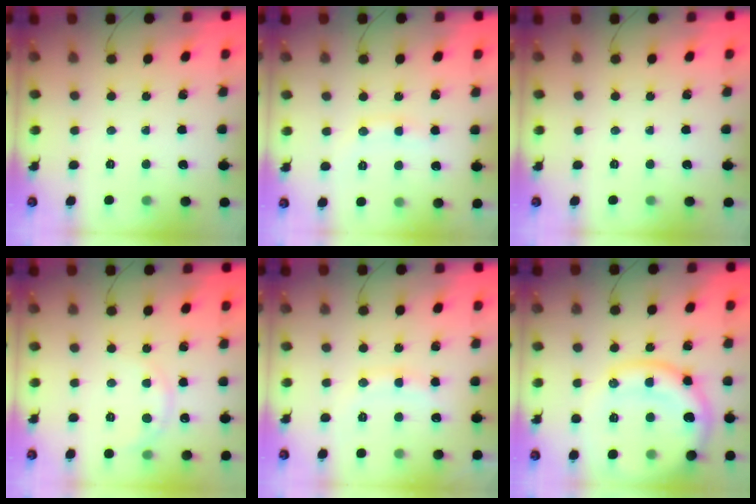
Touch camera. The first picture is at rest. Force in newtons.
{"total": 7.0, "press": 6.9, "slide": 1.2}
{"total": 0.0}
{"total": 3.2, "press": 3.1, "slide": 1.0}
{"total": 10.3, "press": 10.2, "slide": 1.2}
{"total": 15.6, "press": 15.5, "slide": 1.1}